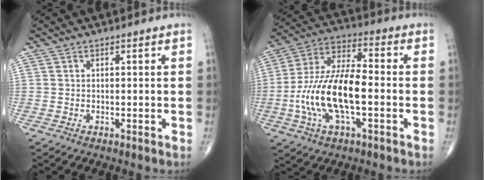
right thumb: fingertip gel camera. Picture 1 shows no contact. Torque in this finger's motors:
{"motor_torque": [0.34, 0.32, 1.07, -0.19, 0.44]}